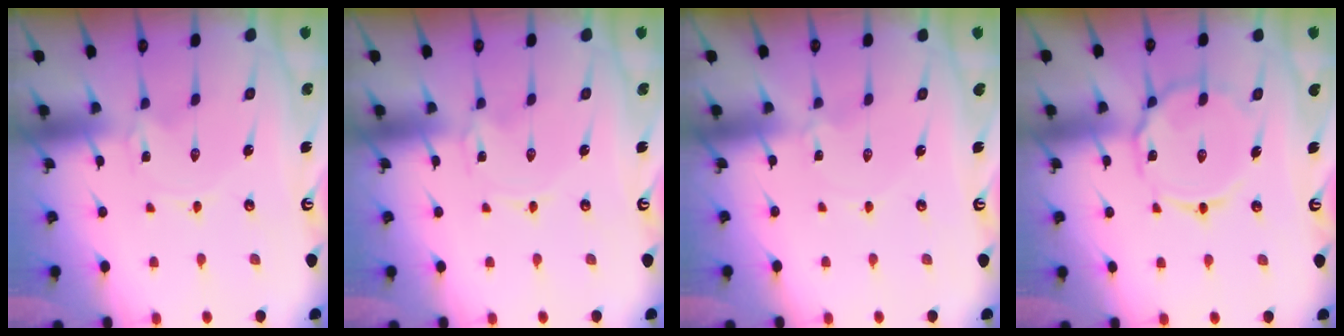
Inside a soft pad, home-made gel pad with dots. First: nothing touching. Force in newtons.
{"total": 0.0}
{"total": 0.0}
{"total": 11.2, "press": 11.2, "slide": 0.8}